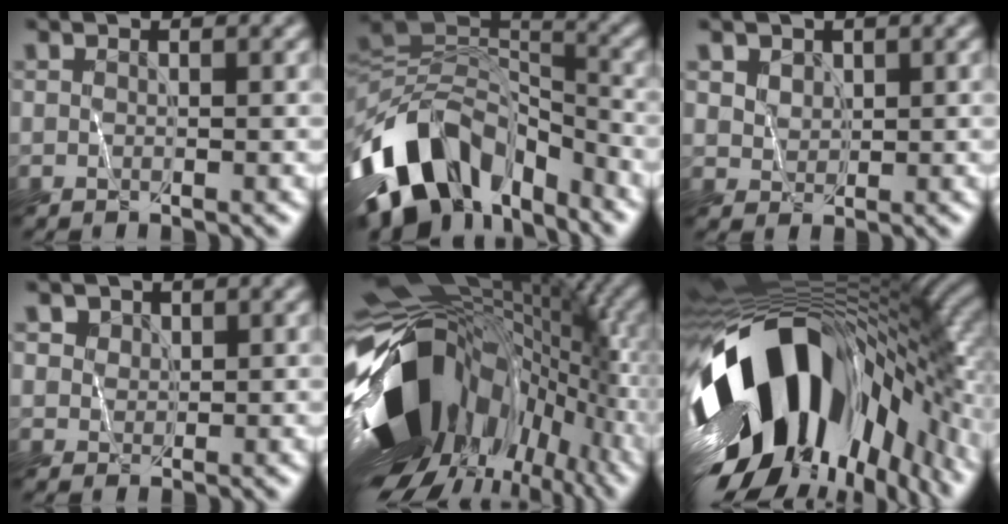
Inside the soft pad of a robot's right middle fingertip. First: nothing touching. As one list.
[{"total": 12.2, "force": [-5.1, 8.0, 7.7], "torque": [-0.150, 0.016, -0.099]}, {"total": 3.1, "force": [2.2, 1.9, 1.0], "torque": [-0.038, 0.003, 0.050]}, {"total": 3.0, "force": [2.2, 1.9, 0.8], "torque": [-0.021, 0.006, 0.036]}, {"total": 18.0, "force": [-4.3, 11.7, 13.0], "torque": [-0.260, -0.022, -0.070]}, {"total": 18.3, "force": [-5.0, 10.4, 14.2], "torque": [-0.264, -0.017, -0.082]}]